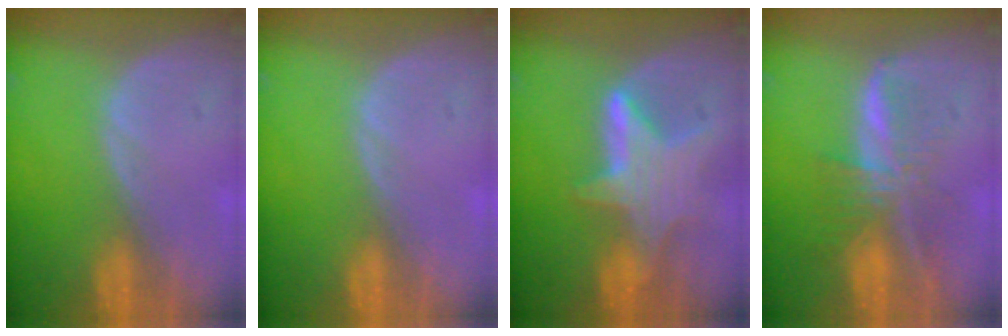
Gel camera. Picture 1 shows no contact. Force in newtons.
{"total": 0.0}
{"total": 6.8, "press": 6.6, "slide": 1.5}
{"total": 7.9, "press": 6.6, "slide": 4.2}